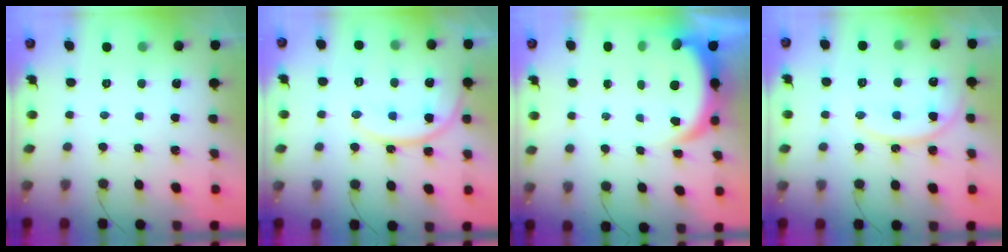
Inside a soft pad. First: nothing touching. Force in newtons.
{"total": 15.9, "press": 15.5, "slide": 3.6}
{"total": 6.3, "press": 6.3, "slide": 0.4}
{"total": 12.4, "press": 12.4, "slide": 1.0}